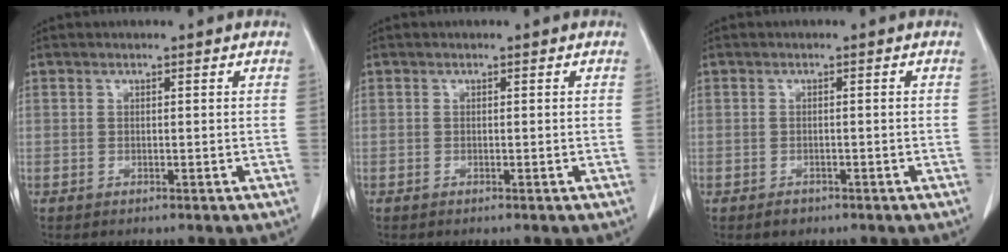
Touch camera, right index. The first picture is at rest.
{"total": 0.0}
{"total": 2.5, "force": [-1.5, 1.8, 1.0], "torque": [-0.019, 0.001, -0.014]}